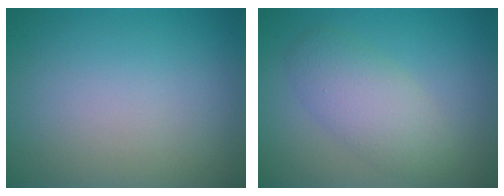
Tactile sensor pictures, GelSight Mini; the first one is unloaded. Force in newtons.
{"total": 3.9, "press": 3.9, "slide": 0.2}